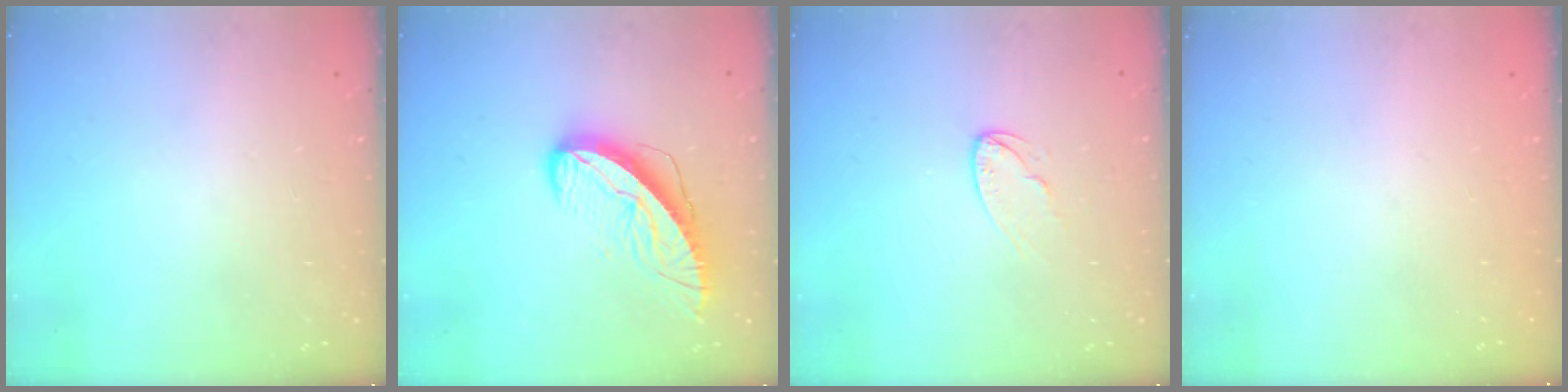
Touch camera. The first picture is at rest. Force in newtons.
{"total": 9.8, "press": 9.7, "slide": 0.9}
{"total": 5.2, "press": 5.2, "slide": 0.4}
{"total": 0.0}